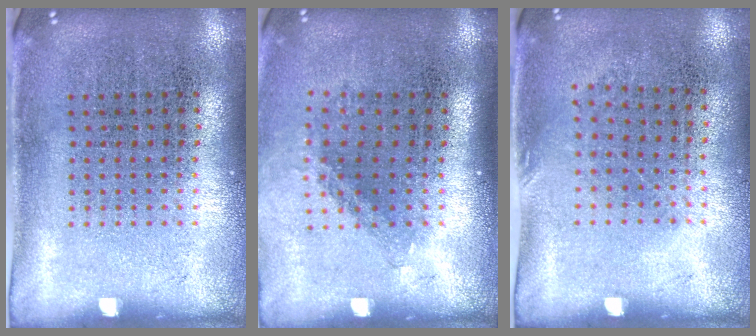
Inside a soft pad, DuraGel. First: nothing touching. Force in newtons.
{"total": 1.4, "press": 1.0, "slide": 1.0}
{"total": 0.8, "press": 0.6, "slide": 0.5}